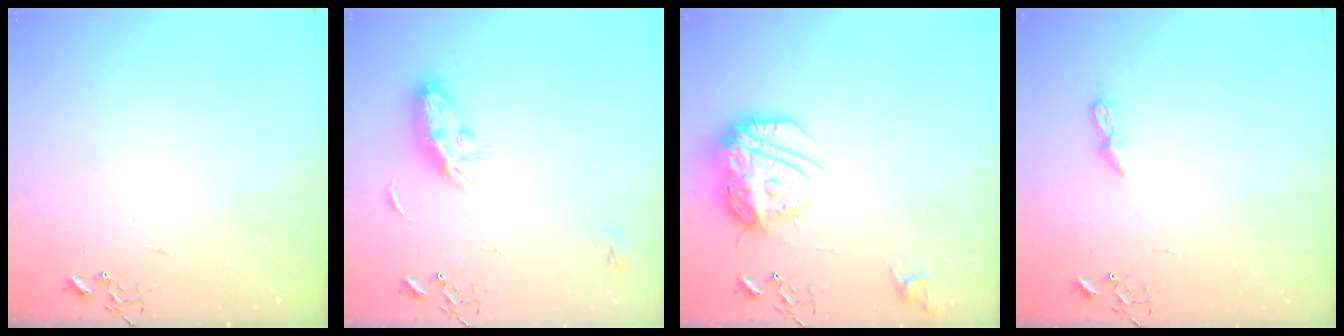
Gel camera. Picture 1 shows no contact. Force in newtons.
{"total": 8.7, "press": 8.7, "slide": 0.4}
{"total": 16.5, "press": 16.5, "slide": 1.6}
{"total": 5.5, "press": 5.5, "slide": 0.5}